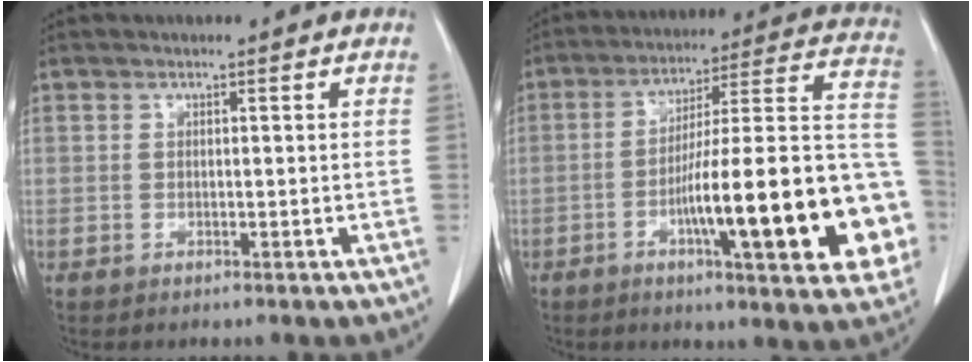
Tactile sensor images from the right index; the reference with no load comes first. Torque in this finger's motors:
{"motor_torque": [1.39, -0.75, 0.55, 0.21]}